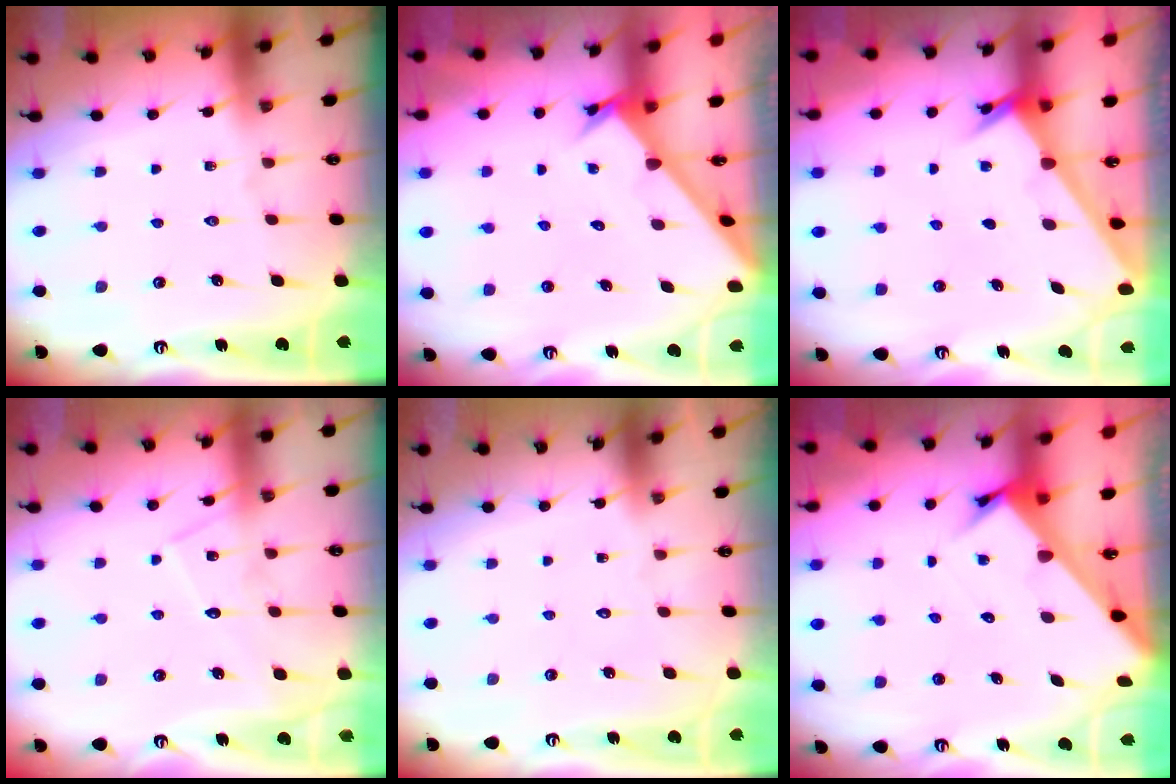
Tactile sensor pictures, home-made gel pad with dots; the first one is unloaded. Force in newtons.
{"total": 2.4, "press": 2.4, "slide": 0.1}
{"total": 2.3, "press": 2.3, "slide": 0.3}
{"total": 9.6, "press": 9.6, "slide": 0.6}
{"total": 1.5, "press": 1.5, "slide": 0.1}
{"total": 3.0, "press": 3.0, "slide": 0.1}